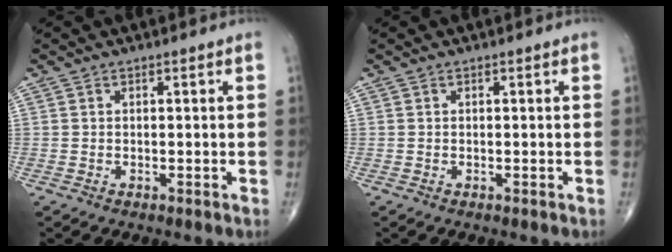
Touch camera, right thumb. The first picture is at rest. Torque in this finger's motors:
{"motor_torque": [-0.02, 0.01, 0.00, 0.00, -0.01]}